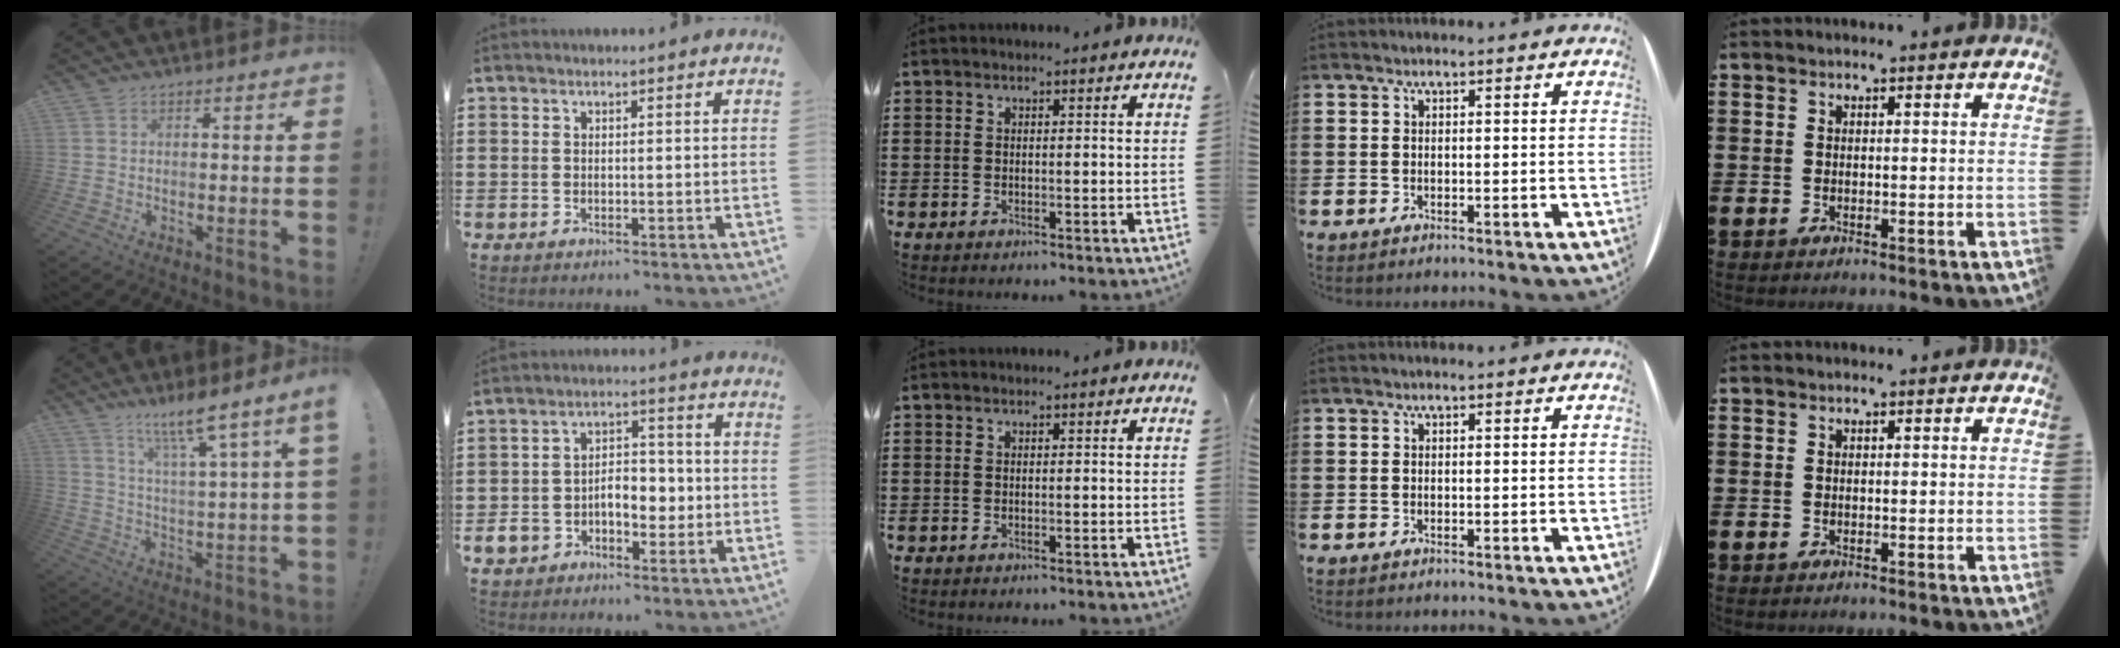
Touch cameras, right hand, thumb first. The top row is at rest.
{"thumb": {"total": 10.2, "force": [7.4, -0.1, 7.1], "torque": [-0.113, -0.051, 0.113]}, "index": {"total": 6.4, "force": [-1.8, 4.9, 3.7], "torque": [-0.073, 0.012, -0.036]}}